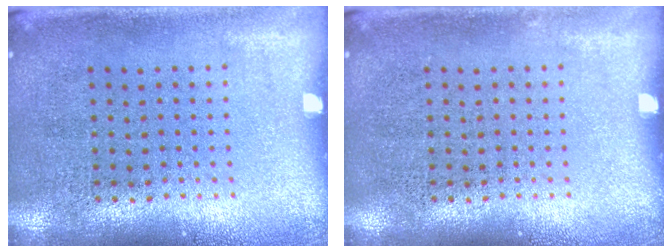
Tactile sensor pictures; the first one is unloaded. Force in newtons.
{"total": 0.0}